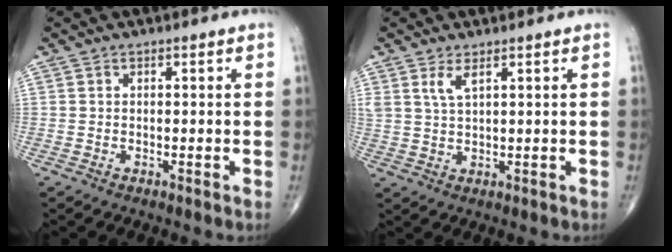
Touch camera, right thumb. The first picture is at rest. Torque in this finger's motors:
{"motor_torque": [-0.11, 0.18, 0.66, 0.55, 0.10]}